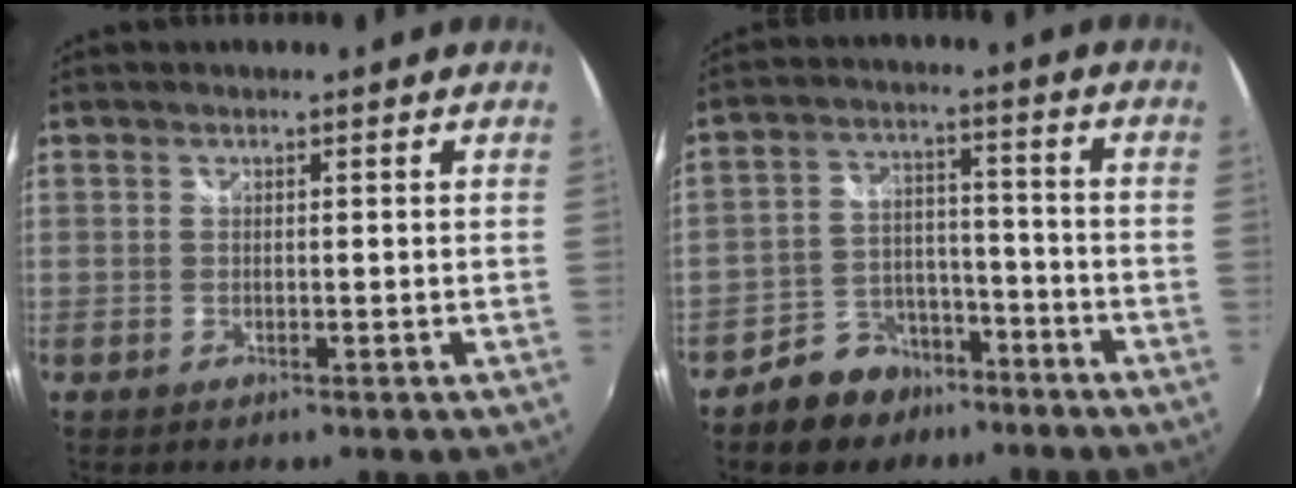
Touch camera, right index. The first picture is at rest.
{"total": 9.4, "force": [-6.7, 6.3, 2.3], "torque": [-0.055, 0.027, -0.096]}